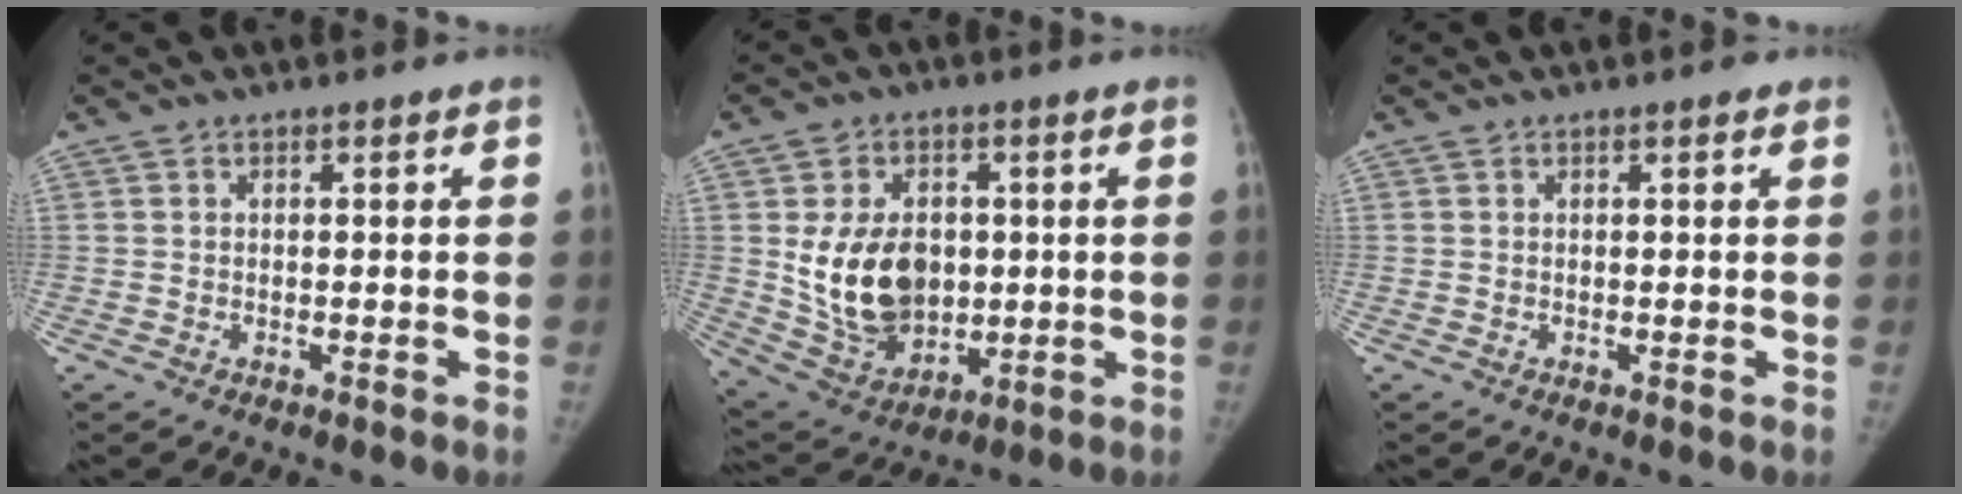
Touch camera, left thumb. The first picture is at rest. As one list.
[{"total": 15.6, "force": [1.0, 11.3, 10.7], "torque": [-0.144, -0.014, 0.038]}, {"total": 0.6, "force": [0.4, 0.2, 0.4], "torque": [-0.003, 0.001, 0.002]}]